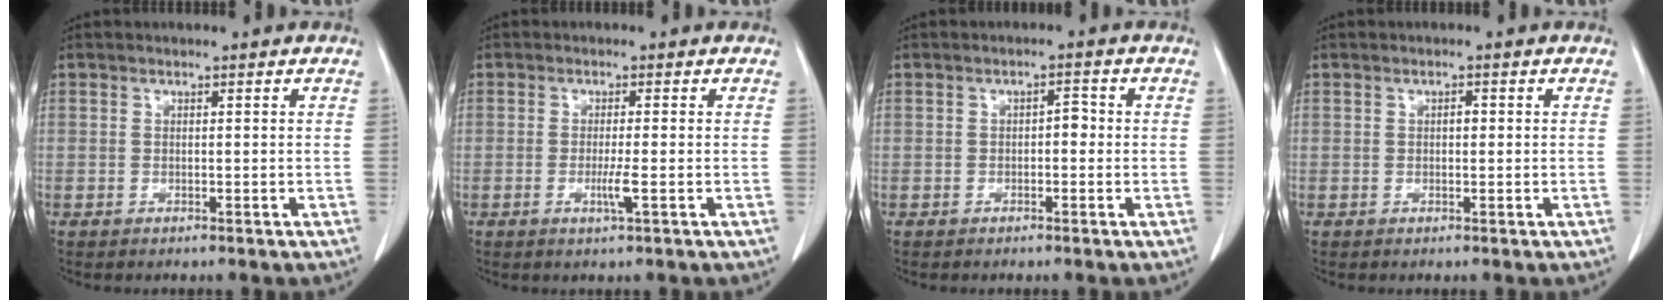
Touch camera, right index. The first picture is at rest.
{"total": 2.9, "force": [-0.9, 0.1, 2.8], "torque": [-0.055, -0.004, -0.015]}
{"total": 2.3, "force": [-0.3, 1.2, 1.9], "torque": [-0.031, 0.015, -0.004]}
{"total": 1.4, "force": [0.1, 0.8, 1.2], "torque": [-0.024, 0.002, 0.001]}